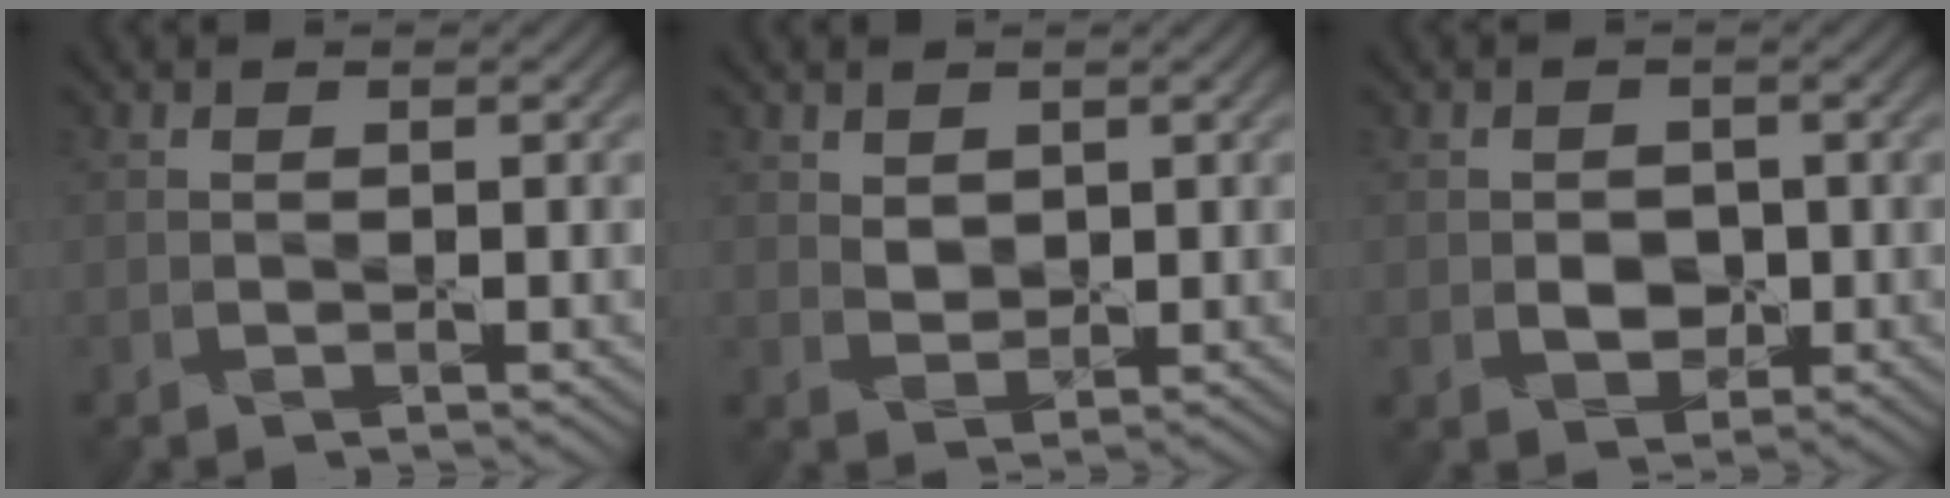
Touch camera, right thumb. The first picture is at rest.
{"total": 2.0, "force": [1.1, 1.4, 0.9], "torque": [-0.025, -0.003, 0.025]}
{"total": 2.9, "force": [-0.4, 2.4, 1.6], "torque": [-0.035, -0.008, -0.010]}